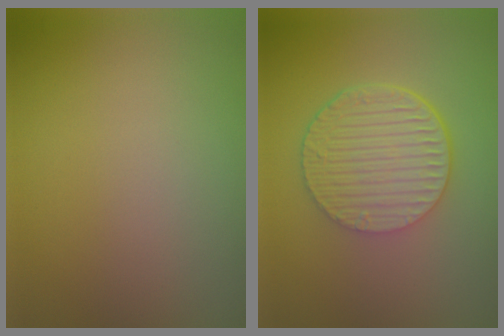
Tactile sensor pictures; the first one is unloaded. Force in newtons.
{"total": 6.6, "press": 4.4, "slide": 4.9}